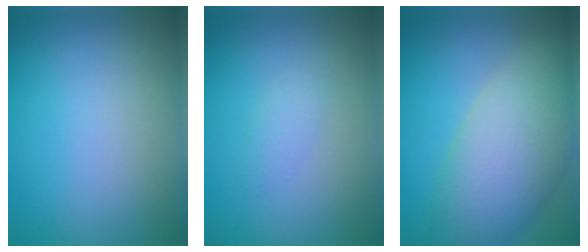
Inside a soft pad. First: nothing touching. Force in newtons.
{"total": 1.1, "press": 1.1, "slide": 0.1}
{"total": 10.1, "press": 10.1, "slide": 0.2}